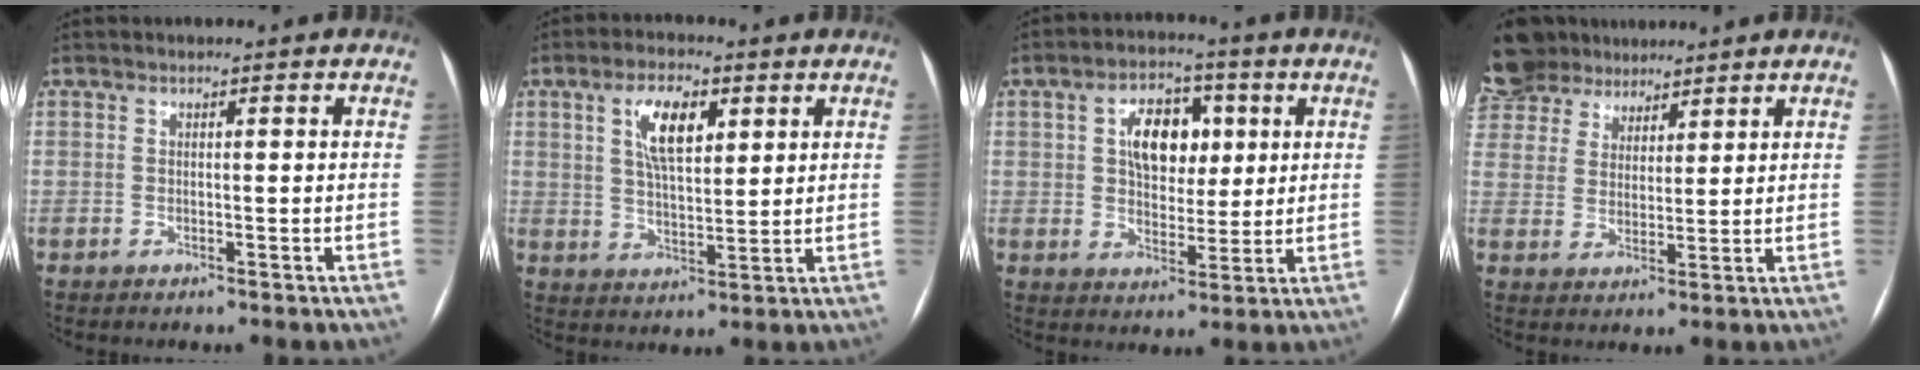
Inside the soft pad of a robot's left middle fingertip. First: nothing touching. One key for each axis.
{"total": 7.8, "fx": 3.3, "fy": 3.1, "fz": 6.4, "tx": -0.121, "ty": 0.010, "tz": 0.062}
{"total": 8.5, "fx": 2.4, "fy": 5.3, "fz": 6.2, "tx": -0.104, "ty": 0.018, "tz": 0.043}
{"total": 14.8, "fx": 11.7, "fy": 8.3, "fz": 3.8, "tx": -0.116, "ty": 0.049, "tz": 0.221}